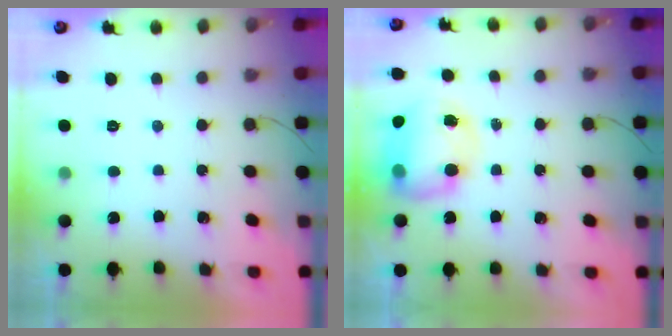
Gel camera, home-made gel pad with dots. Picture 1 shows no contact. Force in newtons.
{"total": 10.1, "press": 9.7, "slide": 2.8}